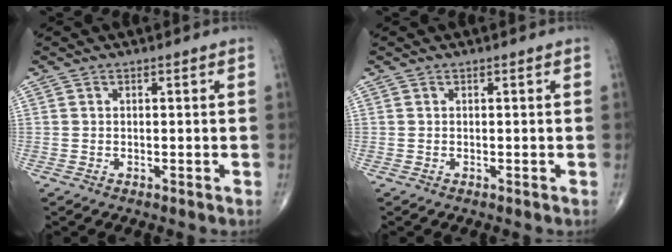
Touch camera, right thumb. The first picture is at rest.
{"total": 0.0}